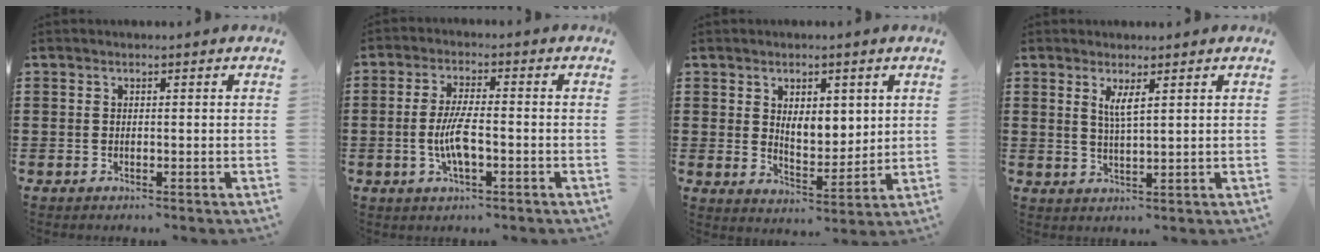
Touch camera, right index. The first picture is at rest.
{"total": 6.0, "force": [-1.4, 1.5, 5.7], "torque": [-0.126, -0.007, -0.033]}
{"total": 5.0, "force": [2.5, 3.1, 3.0], "torque": [-0.053, 0.001, 0.040]}
{"total": 2.6, "force": [1.5, 0.2, 2.1], "torque": [-0.045, -0.001, 0.024]}